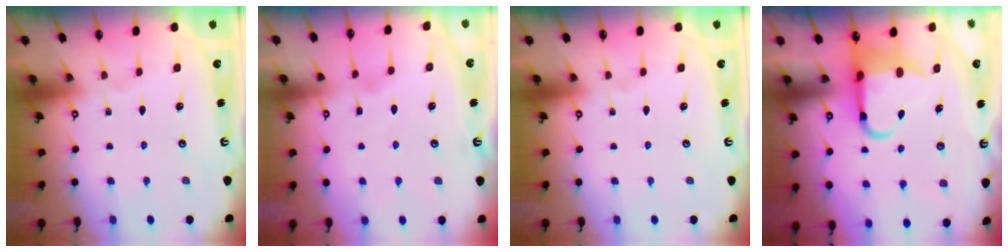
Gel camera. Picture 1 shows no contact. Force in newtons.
{"total": 2.2, "press": 2.2, "slide": 0.3}
{"total": 0.0}
{"total": 7.3, "press": 7.2, "slide": 1.3}